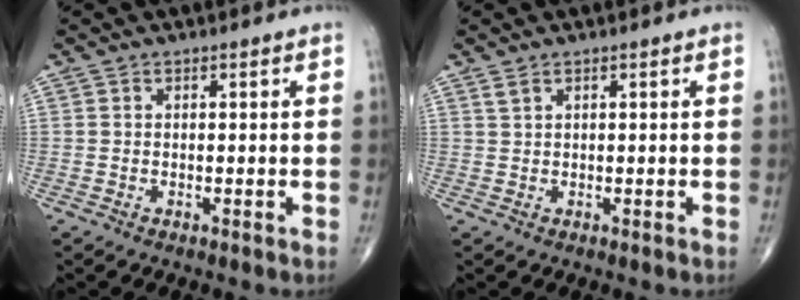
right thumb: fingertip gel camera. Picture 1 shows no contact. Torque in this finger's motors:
{"motor_torque": [-0.34, 0.18, 0.31, 0.42, 0.01]}